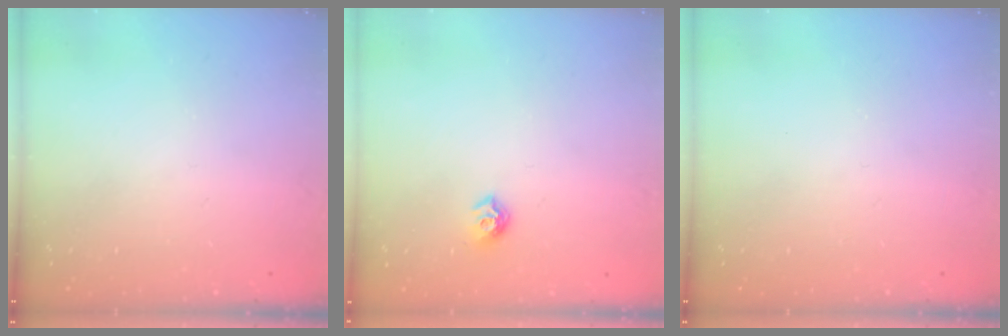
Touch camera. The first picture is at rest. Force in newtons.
{"total": 6.9, "press": 6.8, "slide": 0.7}
{"total": 0.0}